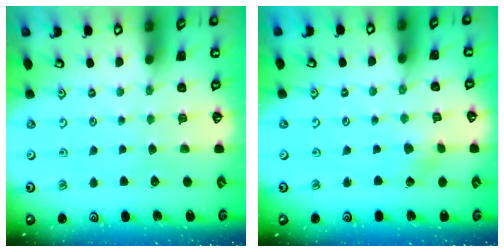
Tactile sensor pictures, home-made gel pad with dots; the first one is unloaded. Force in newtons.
{"total": 2.5, "press": 2.5, "slide": 0.4}